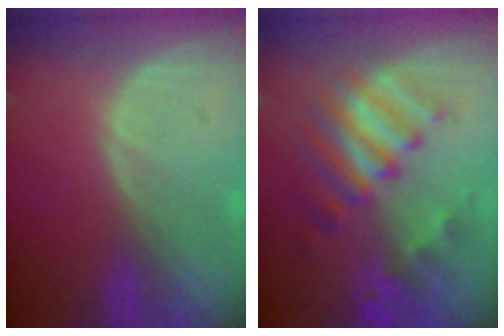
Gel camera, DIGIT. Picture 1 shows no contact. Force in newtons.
{"total": 9.2, "press": 8.3, "slide": 4.0}